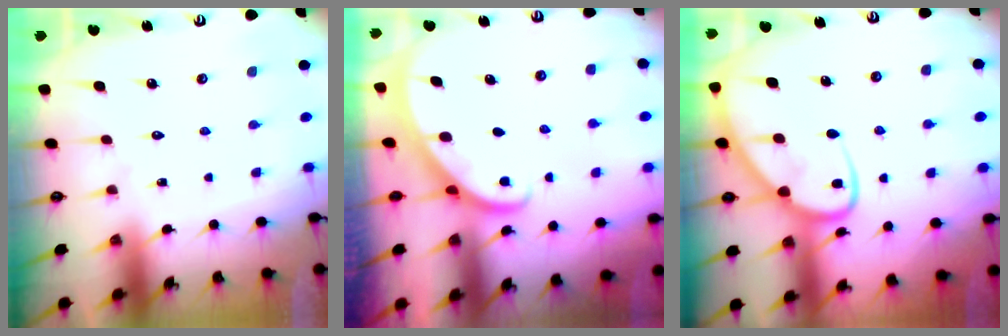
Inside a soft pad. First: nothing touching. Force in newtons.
{"total": 2.2, "press": 2.2, "slide": 0.1}
{"total": 10.7, "press": 10.7, "slide": 0.9}